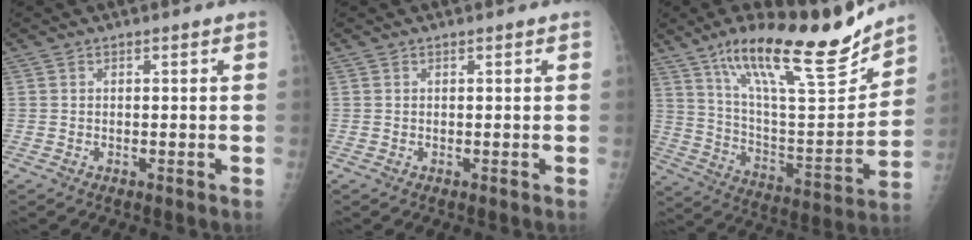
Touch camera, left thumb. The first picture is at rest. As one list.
[{"total": 0.0}, {"total": 24.3, "force": [17.8, 5.8, 15.4], "torque": [-0.219, -0.085, 0.302]}]